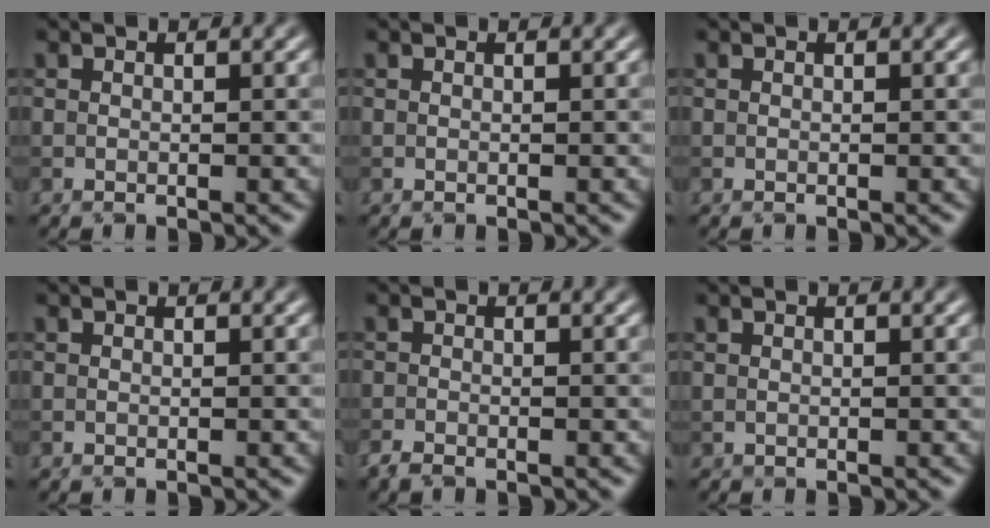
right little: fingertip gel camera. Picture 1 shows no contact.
{"total": 0.0}
{"total": 0.0}
{"total": 0.0}
{"total": 1.4, "force": [-1.2, 0.3, 0.7], "torque": [-0.017, -0.007, -0.029]}
{"total": 0.0}